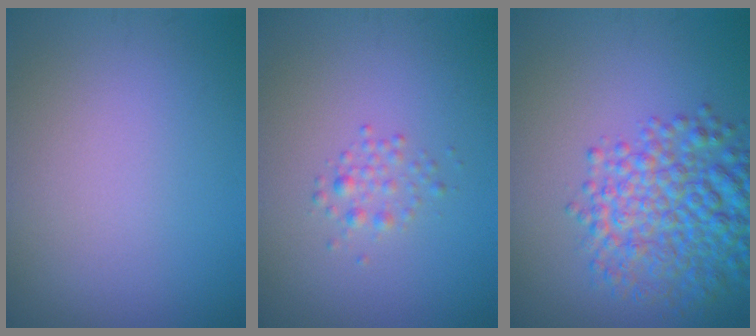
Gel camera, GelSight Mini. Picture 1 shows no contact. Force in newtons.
{"total": 1.2, "press": 1.2, "slide": 0.1}
{"total": 6.9, "press": 6.9, "slide": 0.3}